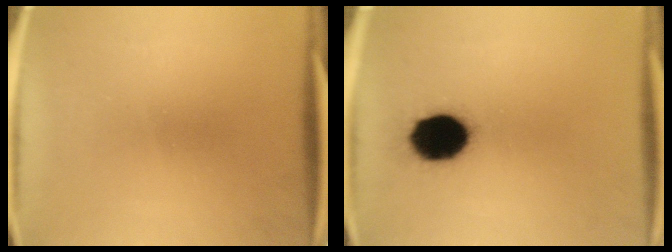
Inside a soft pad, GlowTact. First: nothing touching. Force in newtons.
{"total": 14.1}